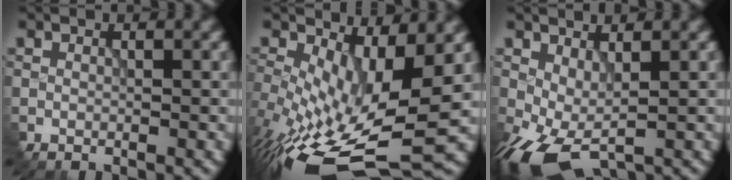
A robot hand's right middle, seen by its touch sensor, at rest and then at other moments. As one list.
[{"total": 11.0, "force": [-2.2, 4.7, 9.7], "torque": [-0.192, -0.035, -0.026]}, {"total": 5.4, "force": [-1.5, 2.7, 4.4], "torque": [-0.109, -0.005, -0.027]}]